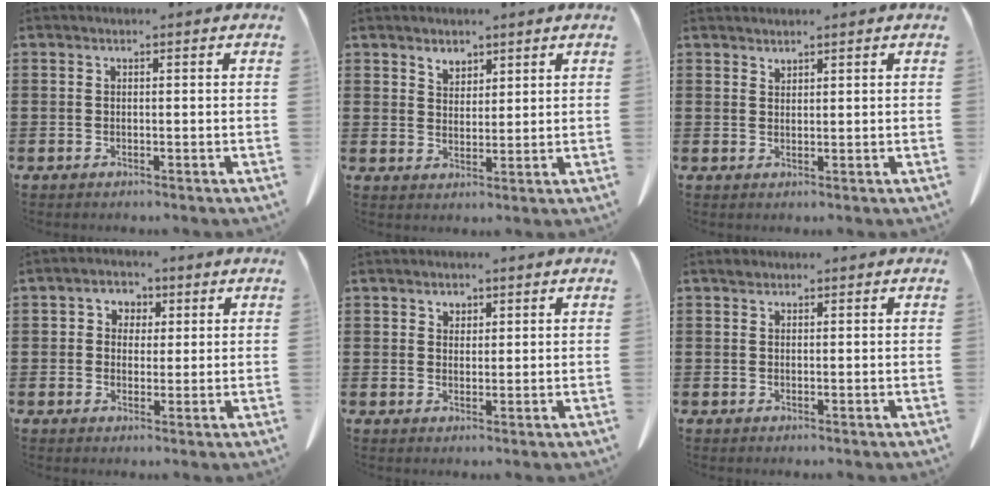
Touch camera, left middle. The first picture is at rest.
{"total": 2.8, "force": [2.3, 1.6, 0.4], "torque": [-0.015, 0.004, 0.045]}
{"total": 1.4, "force": [1.4, 0.1, 0.0], "torque": [-0.002, -0.003, 0.029]}
{"total": 2.9, "force": [0.7, 2.7, 0.7], "torque": [-0.029, 0.011, 0.010]}
{"total": 1.6, "force": [1.3, 0.9, 0.2], "torque": [0.000, 0.000, 0.024]}
{"total": 0.9, "force": [0.7, 0.6, 0.1], "torque": [0.004, -0.002, 0.014]}